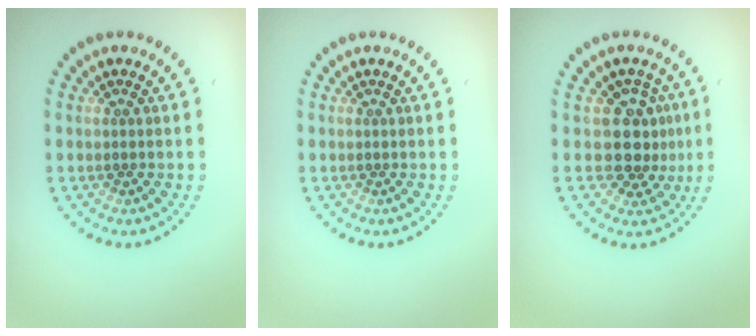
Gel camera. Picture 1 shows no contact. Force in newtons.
{"total": 0.0}
{"total": 3.4, "press": 2.7, "slide": 2.2}